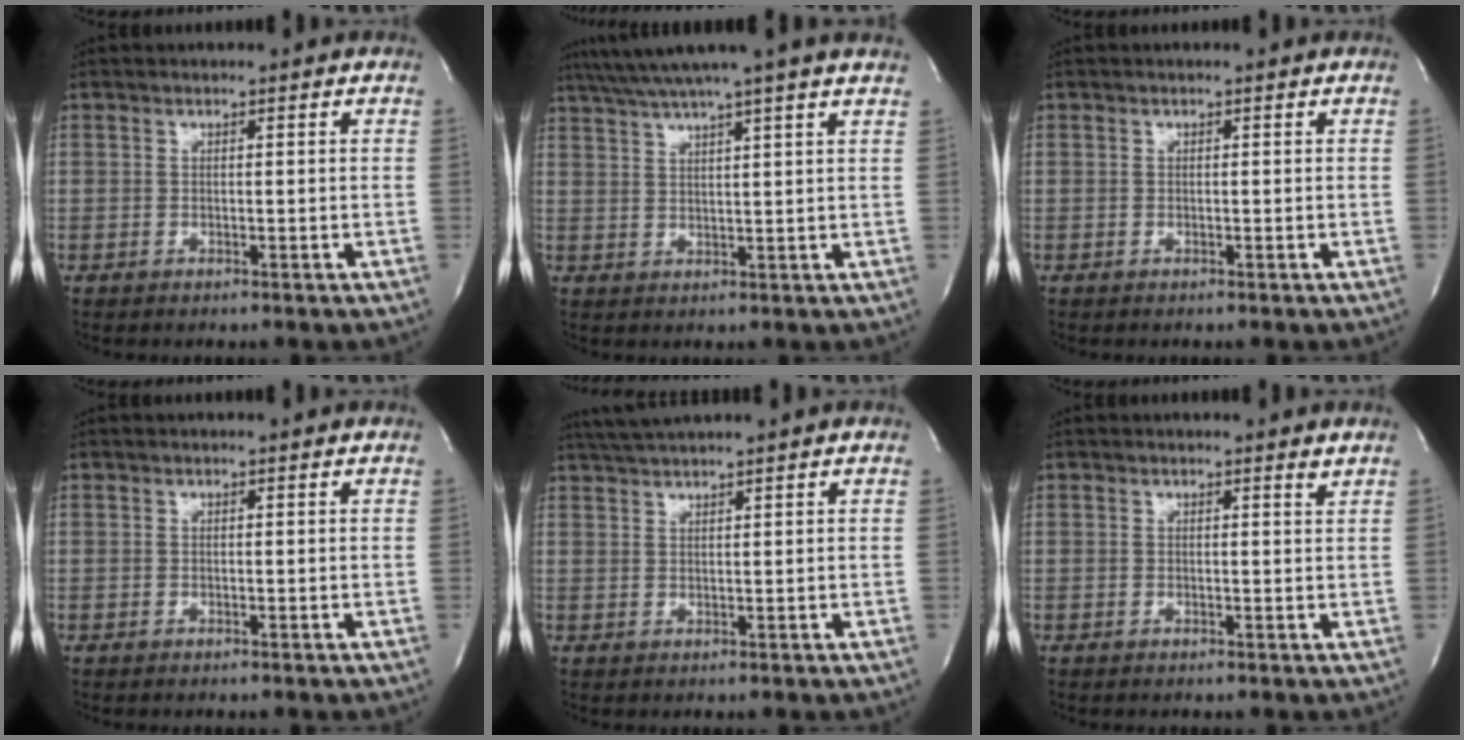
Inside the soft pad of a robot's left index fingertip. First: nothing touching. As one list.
[{"total": 11.2, "force": [9.4, -1.7, 5.8], "torque": [-0.105, 0.016, 0.127]}, {"total": 0.0}, {"total": 0.0}, {"total": 3.3, "force": [2.9, -1.0, 1.3], "torque": [-0.030, 0.009, 0.060]}, {"total": 0.9, "force": [0.8, -0.1, 0.4], "torque": [-0.016, -0.009, 0.007]}]